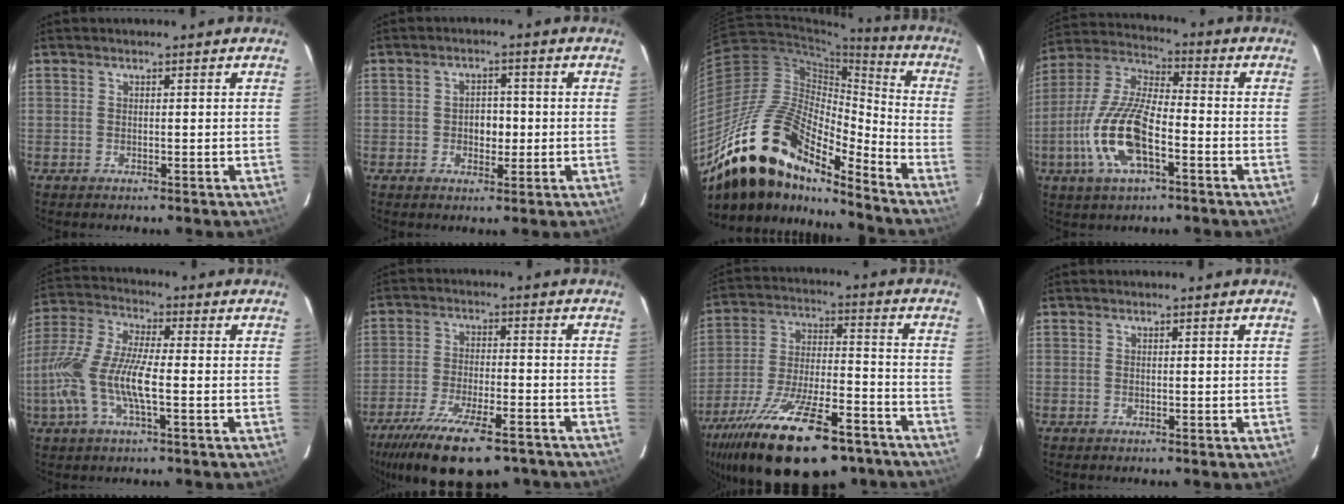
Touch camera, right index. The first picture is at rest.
{"total": 3.7, "force": [-0.5, 2.8, 2.4], "torque": [-0.040, 0.009, -0.006]}
{"total": 22.2, "force": [-16.6, 8.1, 12.4], "torque": [-0.216, -0.002, -0.312]}
{"total": 15.4, "force": [-5.5, 5.6, 13.3], "torque": [-0.284, -0.006, -0.109]}
{"total": 13.6, "force": [-3.0, 3.4, 12.8], "torque": [-0.268, -0.004, -0.062]}
{"total": 17.9, "force": [-13.2, 5.4, 10.9], "torque": [-0.218, -0.046, -0.209]}
{"total": 26.6, "force": [-18.7, 9.3, 16.6], "torque": [-0.309, -0.045, -0.283]}
{"total": 0.0}